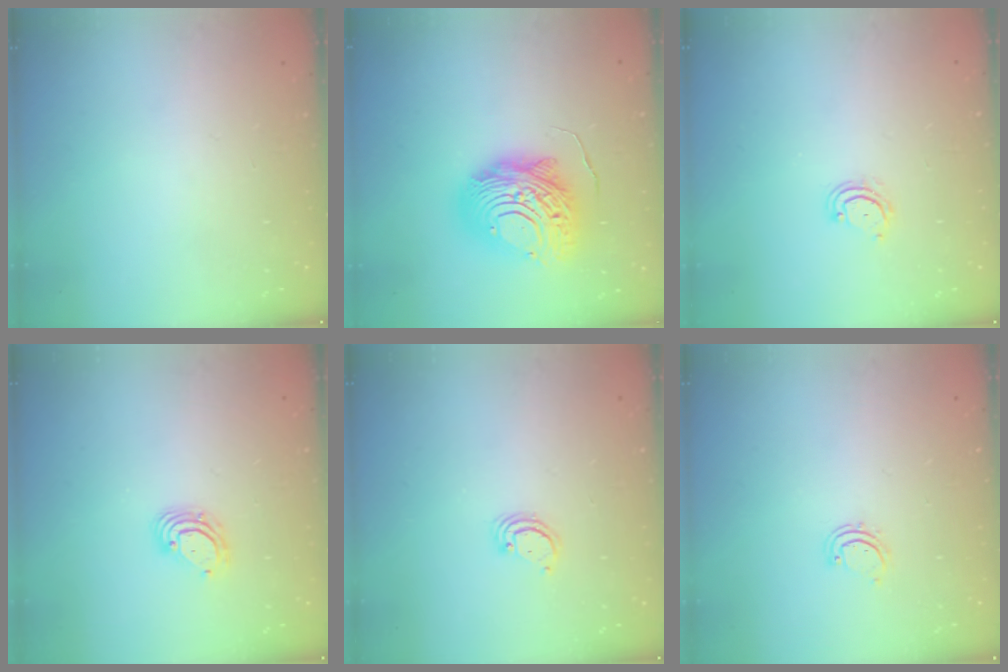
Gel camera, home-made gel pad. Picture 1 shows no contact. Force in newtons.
{"total": 17.5, "press": 17.5, "slide": 1.5}
{"total": 4.0, "press": 4.0, "slide": 0.3}
{"total": 5.6, "press": 5.6, "slide": 0.7}
{"total": 2.5, "press": 2.5, "slide": 0.2}
{"total": 2.9, "press": 2.9, "slide": 0.3}